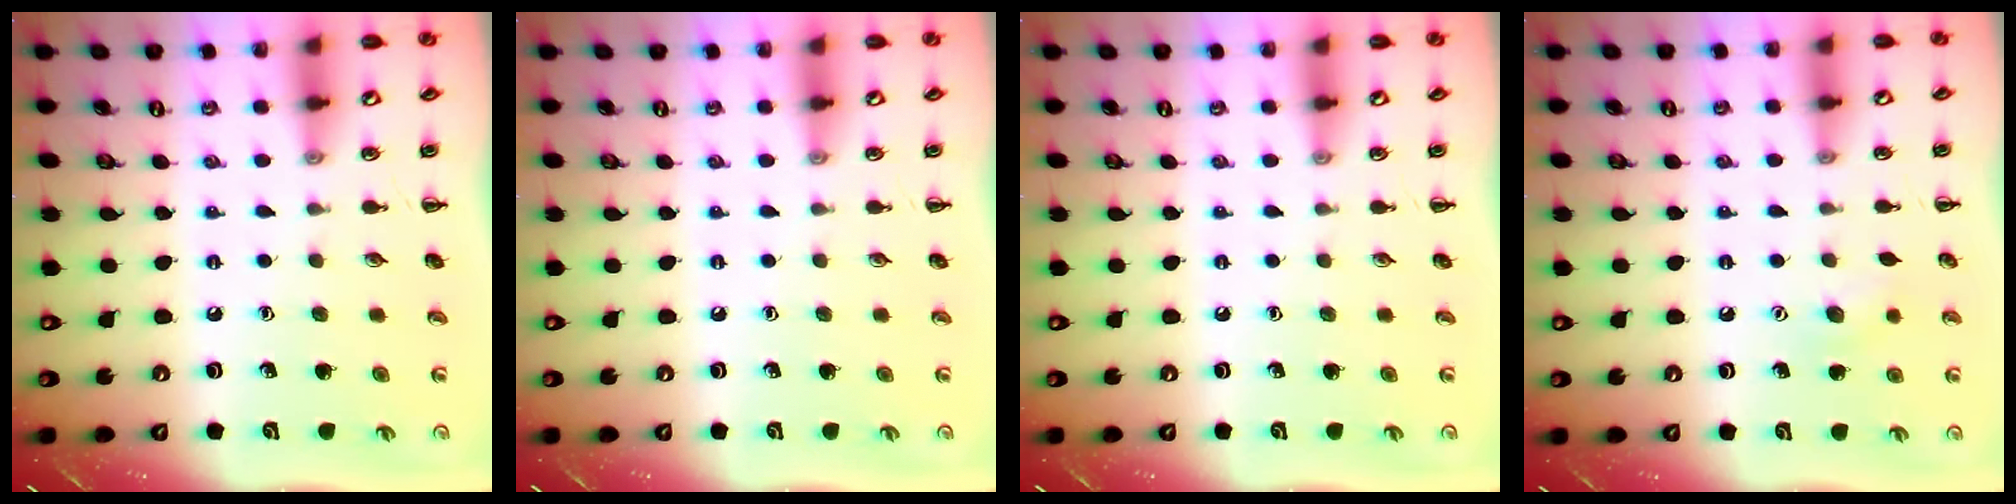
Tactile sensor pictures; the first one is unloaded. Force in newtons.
{"total": 0.0}
{"total": 0.0}
{"total": 6.3, "press": 6.0, "slide": 1.9}